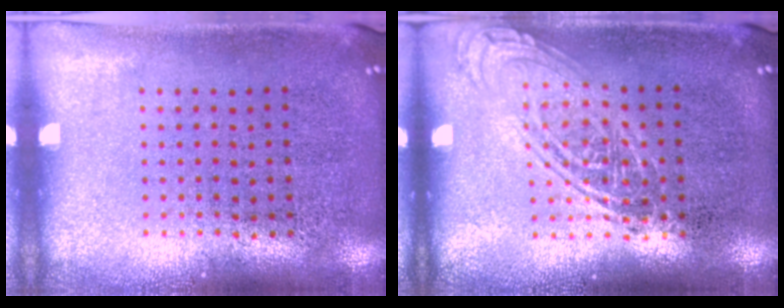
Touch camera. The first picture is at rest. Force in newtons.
{"total": 1.5, "press": 1.5, "slide": 0.1}